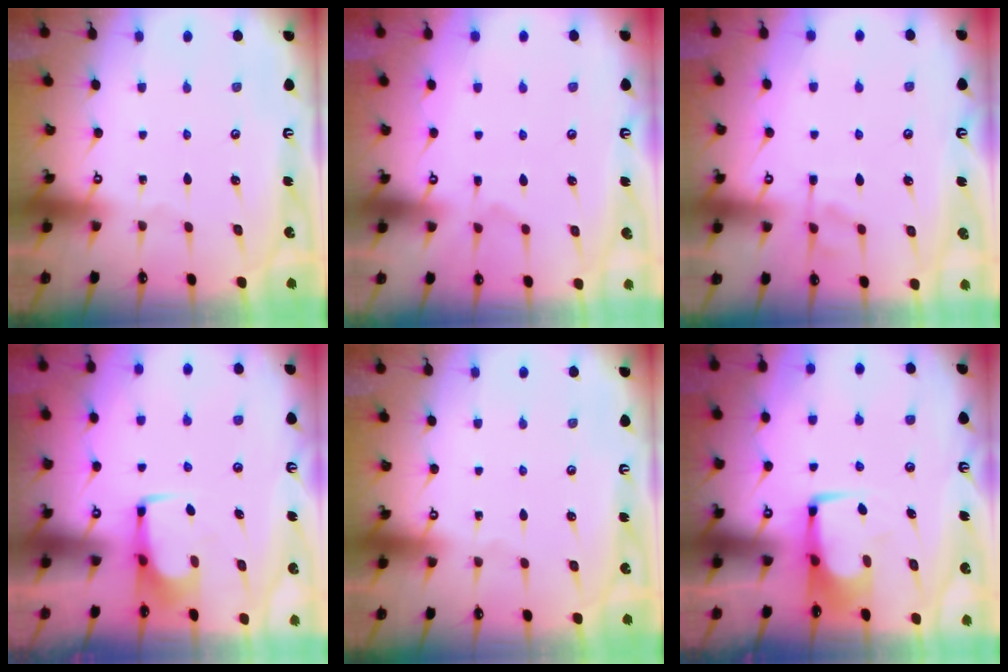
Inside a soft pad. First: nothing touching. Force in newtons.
{"total": 2.9, "press": 2.7, "slide": 1.2}
{"total": 2.0, "press": 1.5, "slide": 1.3}
{"total": 1.8, "press": 1.6, "slide": 0.6}
{"total": 0.0}
{"total": 6.0, "press": 5.9, "slide": 0.7}